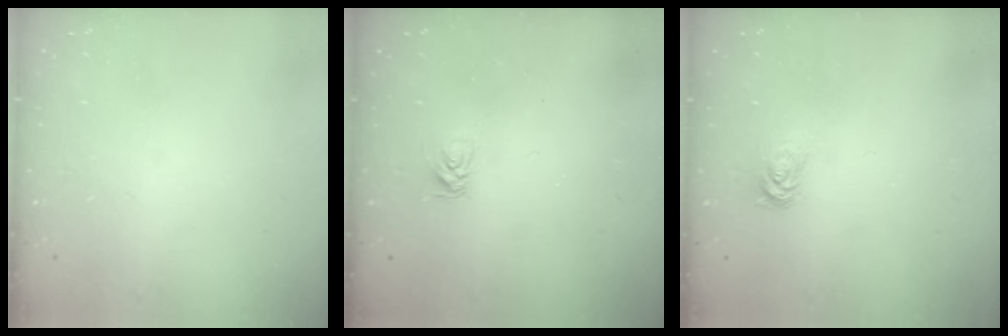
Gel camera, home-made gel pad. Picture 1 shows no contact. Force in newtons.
{"total": 3.4, "press": 3.4, "slide": 0.5}
{"total": 2.8, "press": 2.8, "slide": 0.4}